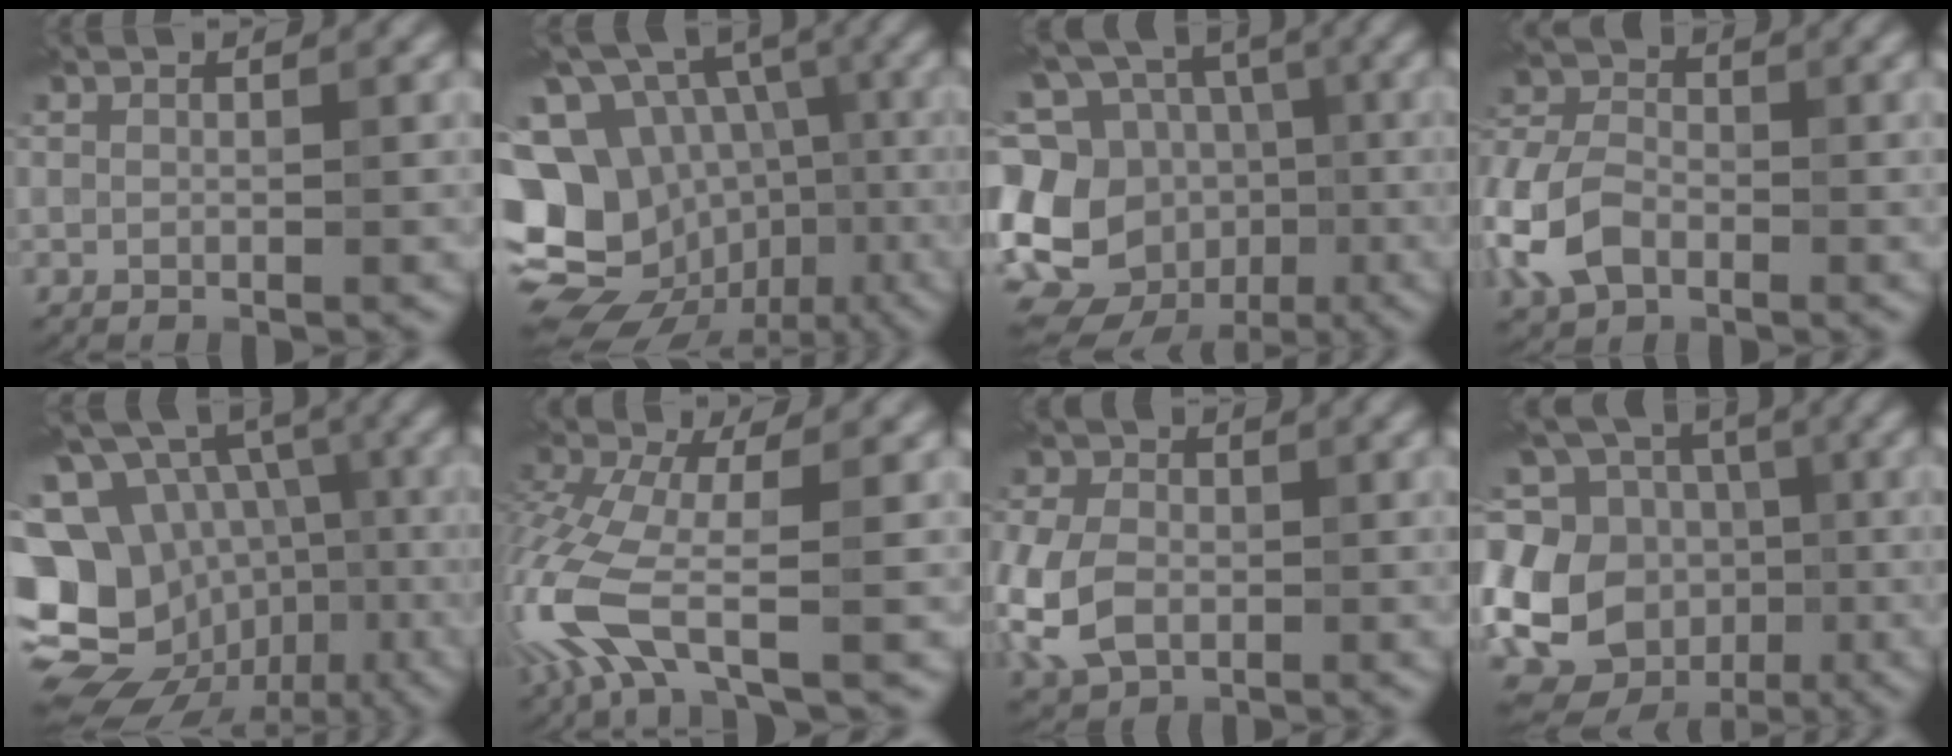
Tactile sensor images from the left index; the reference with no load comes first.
{"total": 16.0, "force": [-3.5, 13.5, 7.8], "torque": [-0.170, 0.004, -0.040]}
{"total": 15.6, "force": [-3.9, 13.1, 7.5], "torque": [-0.179, 0.013, -0.064]}
{"total": 6.3, "force": [-2.4, 4.4, 3.8], "torque": [-0.084, 0.005, -0.062]}
{"total": 15.6, "force": [-4.0, 12.9, 7.8], "torque": [-0.165, 0.002, -0.045]}
{"total": 8.6, "force": [-3.4, 3.2, 7.2], "torque": [-0.187, -0.004, -0.081]}
{"total": 7.9, "force": [-1.4, 5.9, 5.1], "torque": [-0.134, -0.015, -0.030]}
{"total": 18.4, "force": [-0.1, 16.5, 8.1], "torque": [-0.190, 0.027, -0.032]}